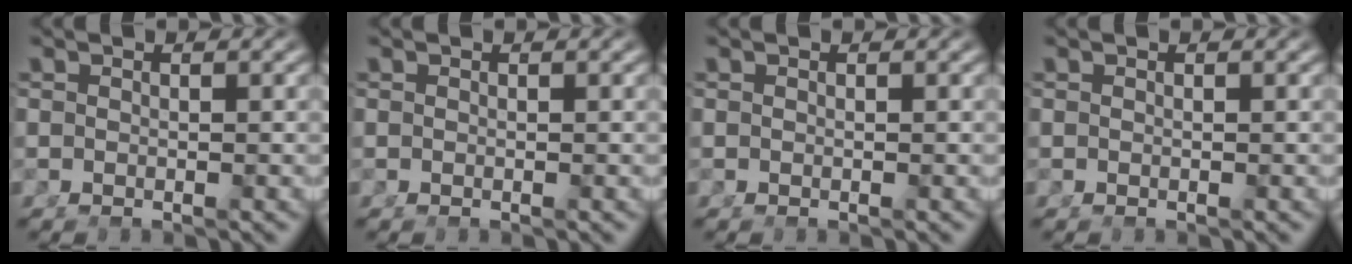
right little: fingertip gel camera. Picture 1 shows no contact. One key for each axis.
{"total": 0.0}
{"total": 0.0}
{"total": 0.0}